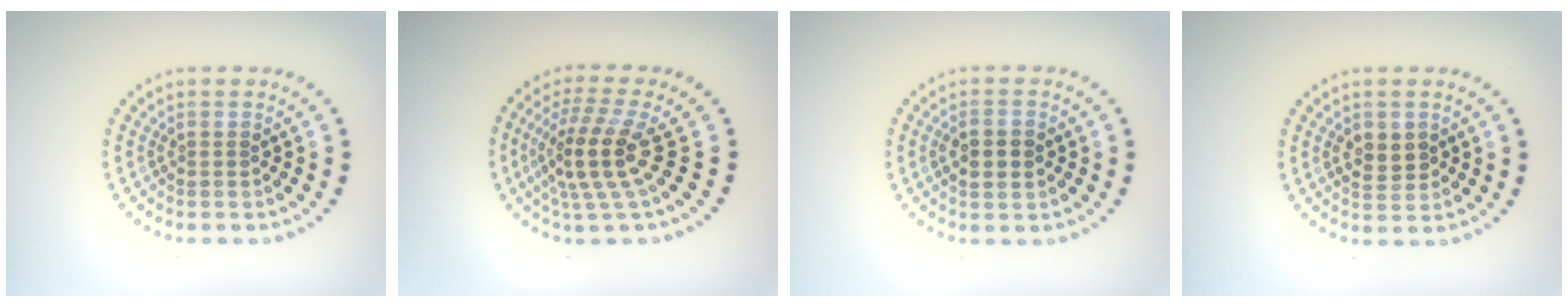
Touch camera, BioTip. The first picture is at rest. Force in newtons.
{"total": 4.6, "press": 3.7, "slide": 2.6}
{"total": 2.4, "press": 2.4, "slide": 0.2}
{"total": 2.3, "press": 2.3, "slide": 0.4}